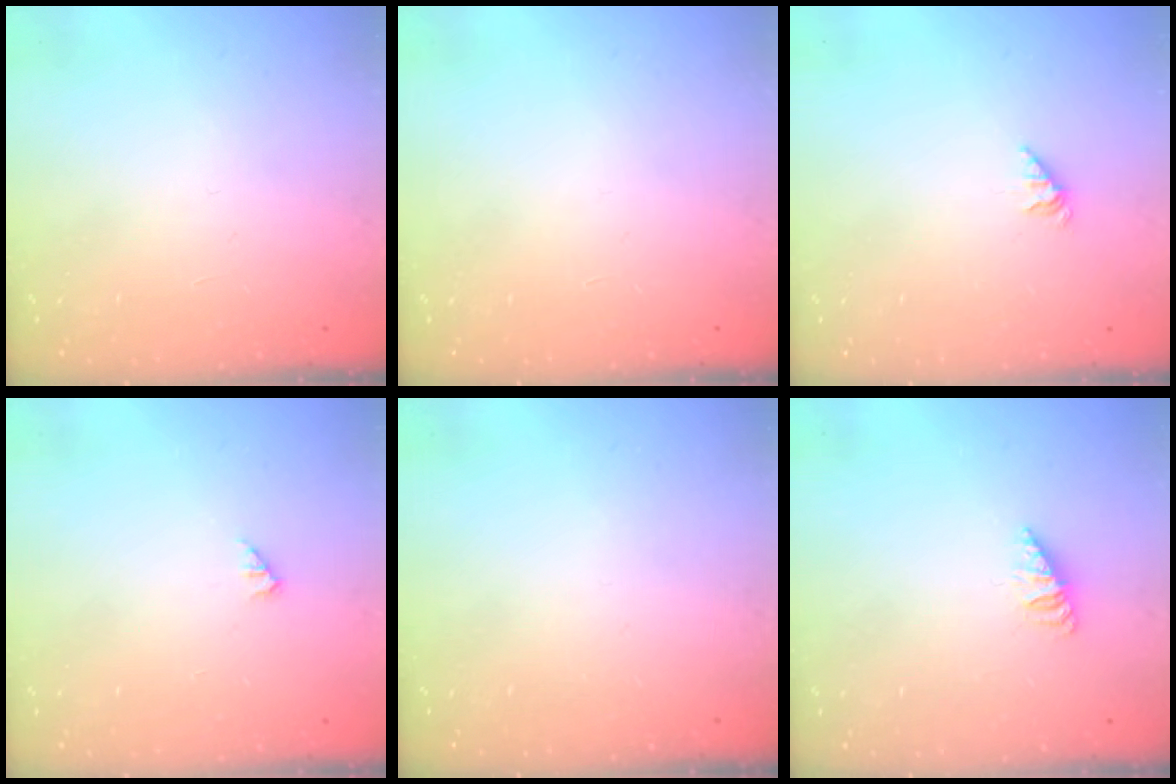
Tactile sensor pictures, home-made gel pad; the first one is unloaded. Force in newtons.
{"total": 0.0}
{"total": 1.9, "press": 1.9, "slide": 0.4}
{"total": 0.9, "press": 0.8, "slide": 0.2}
{"total": 0.0}
{"total": 1.8, "press": 1.8, "slide": 0.4}